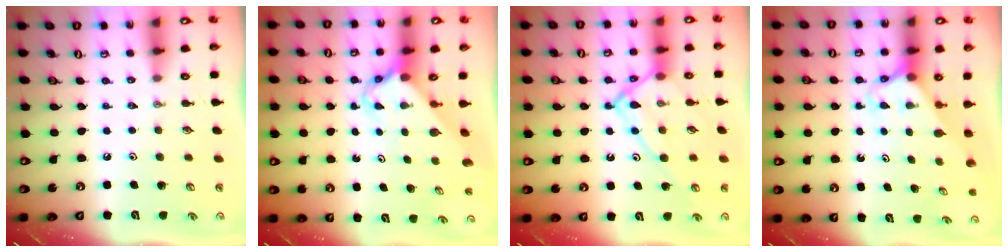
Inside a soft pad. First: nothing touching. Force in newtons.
{"total": 2.7, "press": 2.7, "slide": 0.2}
{"total": 14.0, "press": 13.9, "slide": 1.7}
{"total": 2.4, "press": 2.4, "slide": 0.1}